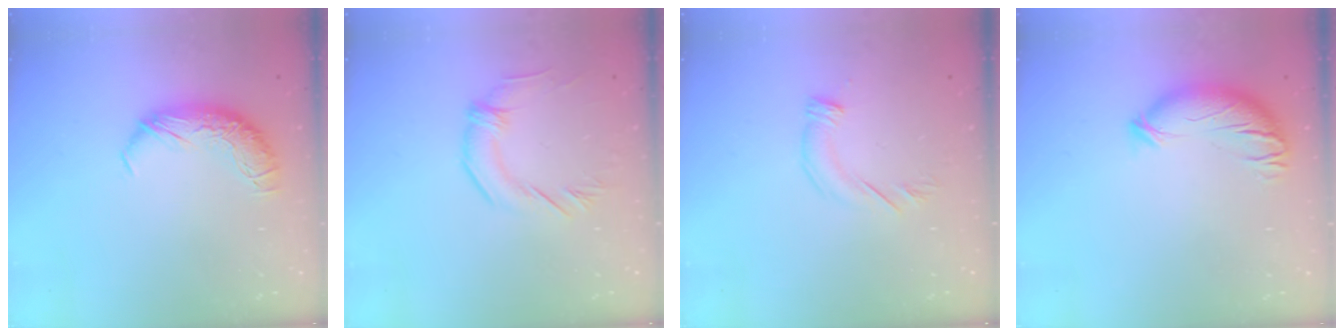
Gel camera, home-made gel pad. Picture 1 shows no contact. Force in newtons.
{"total": 1.5, "press": 1.4, "slide": 0.4}
{"total": 4.7, "press": 4.7, "slide": 0.8}
{"total": 3.7, "press": 2.9, "slide": 2.3}